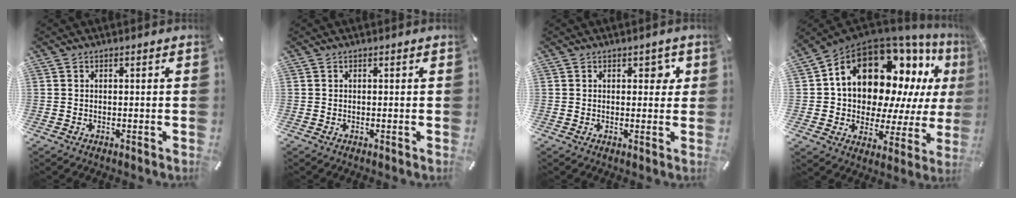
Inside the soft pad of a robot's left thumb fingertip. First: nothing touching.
{"total": 0.0}
{"total": 2.4, "force": [0.8, 1.7, 1.6], "torque": [-0.003, -0.004, 0.004]}
{"total": 21.1, "force": [9.5, 13.3, 13.3], "torque": [-0.229, -0.070, 0.167]}